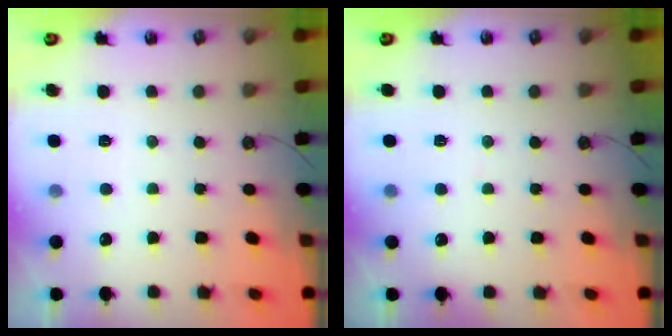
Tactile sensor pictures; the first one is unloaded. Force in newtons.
{"total": 1.2, "press": 1.2, "slide": 0.1}